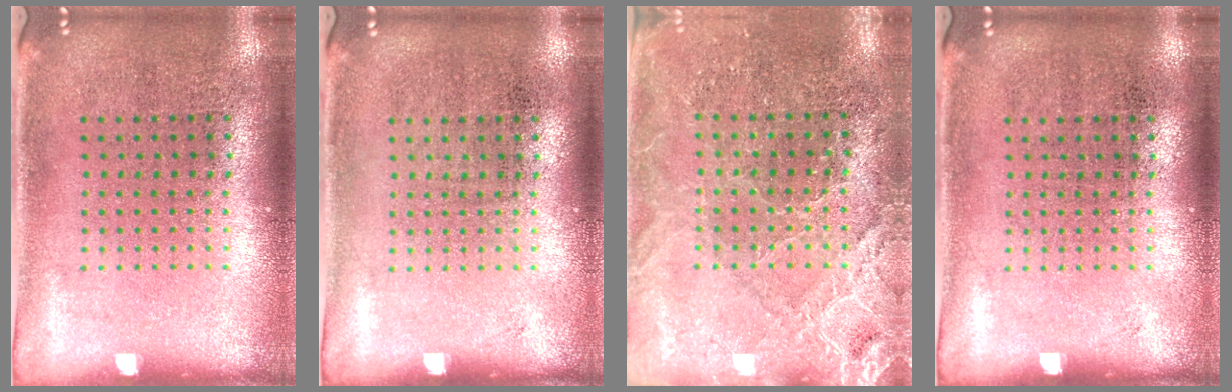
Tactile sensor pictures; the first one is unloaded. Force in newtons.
{"total": 0.0}
{"total": 3.0, "press": 2.9, "slide": 0.4}
{"total": 0.0}